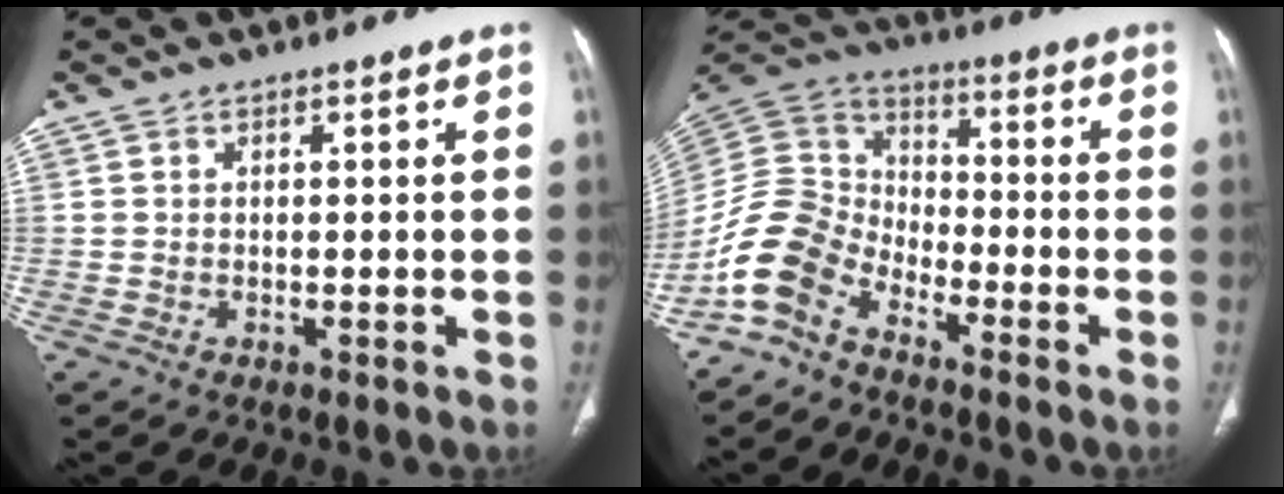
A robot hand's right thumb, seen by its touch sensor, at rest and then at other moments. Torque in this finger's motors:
{"motor_torque": [0.36, 0.33, 1.14, -1.30, 0.37]}